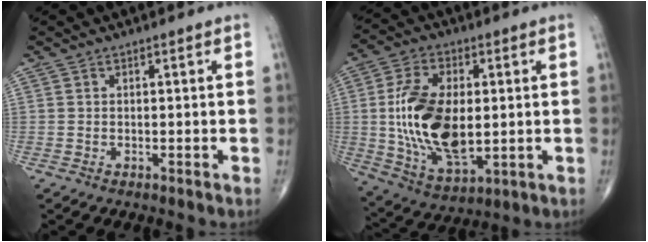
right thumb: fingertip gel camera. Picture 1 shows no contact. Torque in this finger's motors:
{"motor_torque": [2.38, 2.55, 1.98, 0.05, 0.23]}